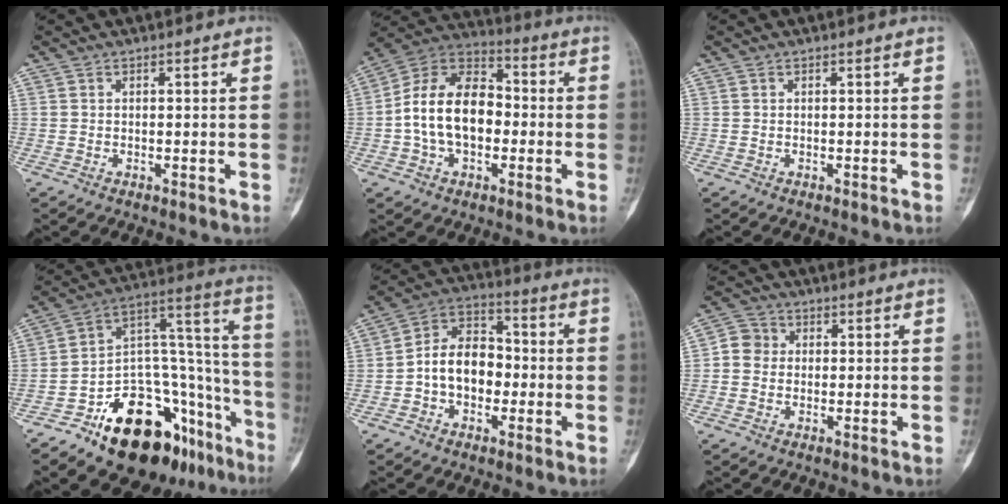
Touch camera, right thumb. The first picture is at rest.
{"total": 16.1, "force": [-1.5, 10.6, 12.0], "torque": [-0.196, 0.038, -0.032]}
{"total": 0.0}
{"total": 27.8, "force": [-15.3, 14.3, 18.2], "torque": [-0.177, 0.126, -0.229]}
{"total": 11.3, "force": [-1.8, 8.1, 7.7], "torque": [-0.101, 0.039, -0.044]}
{"total": 4.6, "force": [0.1, 4.3, 1.6], "torque": [-0.011, 0.009, -0.008]}